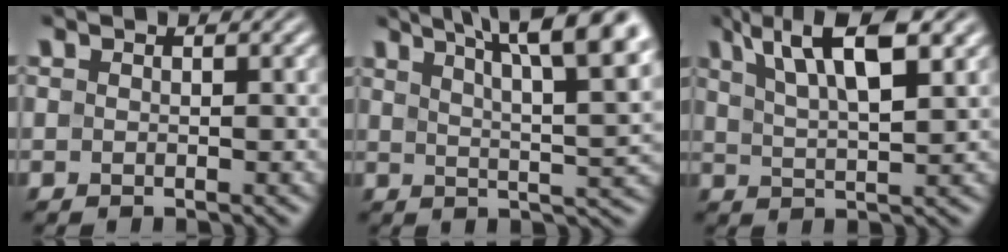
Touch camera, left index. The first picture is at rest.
{"total": 11.0, "force": [6.4, 2.8, 8.5], "torque": [-0.099, 0.026, 0.078]}
{"total": 7.8, "force": [4.4, 2.2, 6.1], "torque": [-0.103, 0.016, 0.072]}